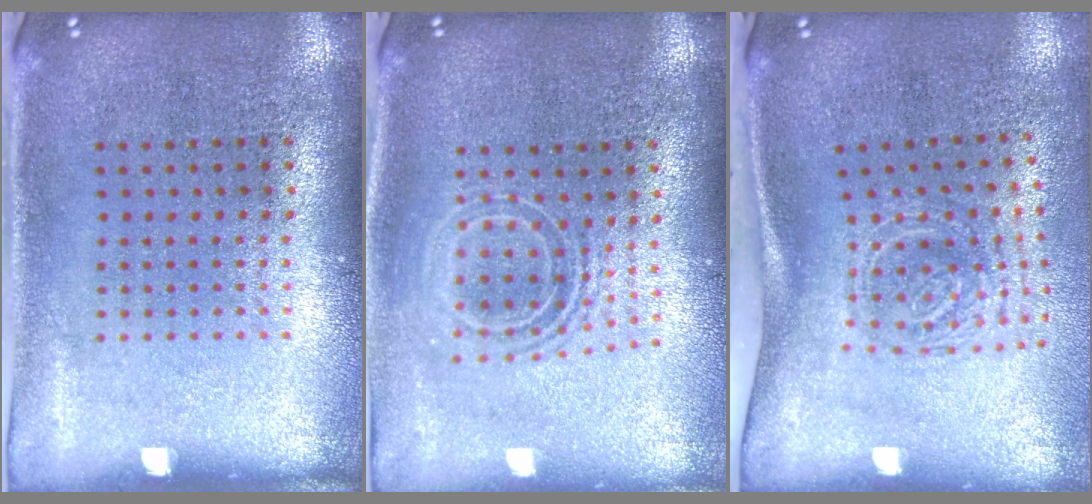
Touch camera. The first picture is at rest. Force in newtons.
{"total": 1.7, "press": 1.3, "slide": 1.1}
{"total": 1.9, "press": 1.3, "slide": 1.4}